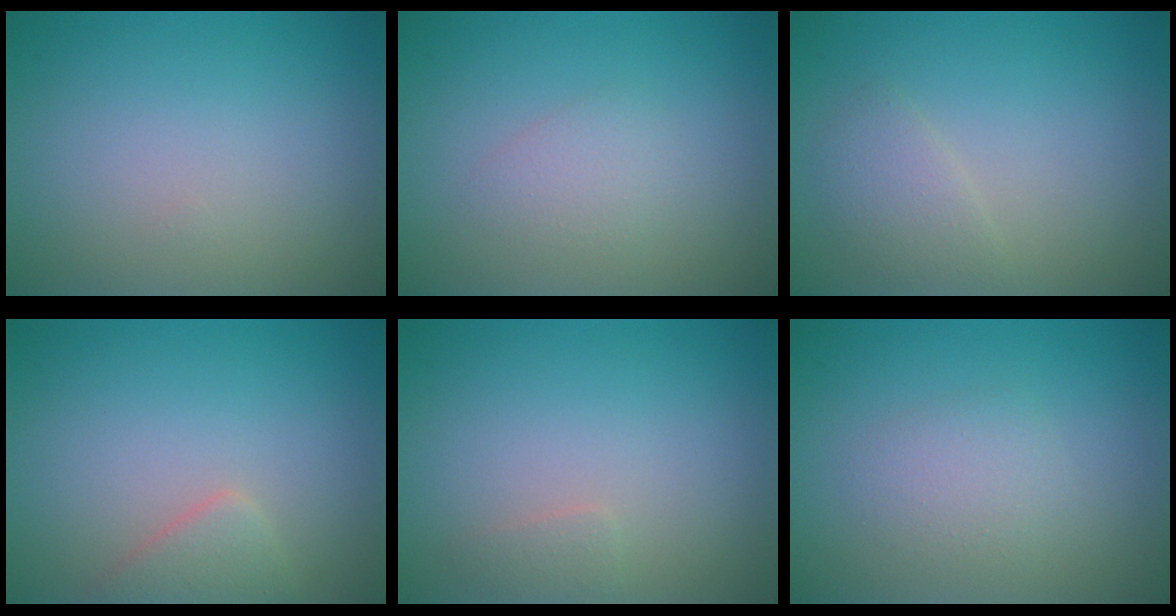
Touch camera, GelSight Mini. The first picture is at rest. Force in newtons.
{"total": 1.4, "press": 1.4, "slide": 0.0}
{"total": 1.8, "press": 1.8, "slide": 0.2}
{"total": 2.1, "press": 2.1, "slide": 0.2}
{"total": 0.9, "press": 0.9, "slide": 0.0}
{"total": 1.9, "press": 1.9, "slide": 0.0}